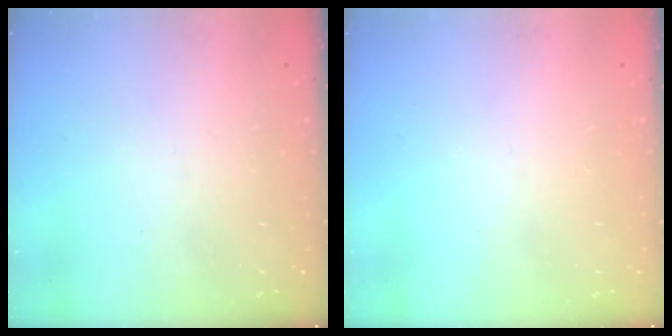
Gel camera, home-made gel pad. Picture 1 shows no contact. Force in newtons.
{"total": 0.0}